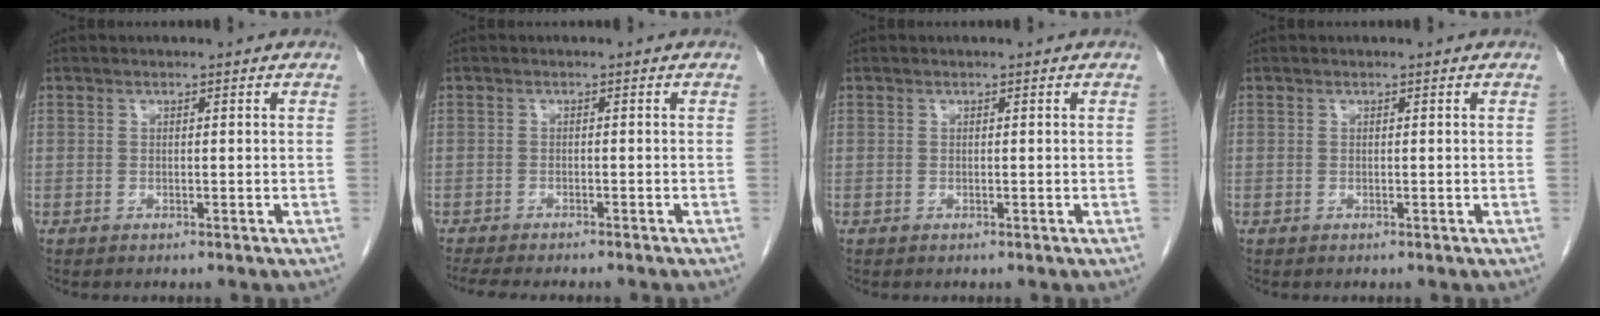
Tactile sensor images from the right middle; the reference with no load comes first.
{"total": 9.3, "force": [-8.0, 1.3, 4.5], "torque": [-0.055, -0.012, -0.111]}
{"total": 0.0}
{"total": 0.0}